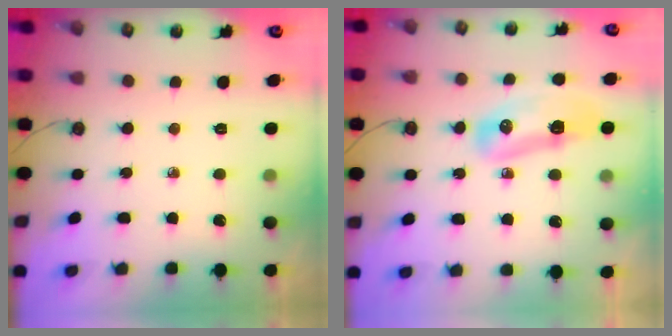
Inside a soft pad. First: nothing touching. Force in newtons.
{"total": 10.6, "press": 10.3, "slide": 2.3}